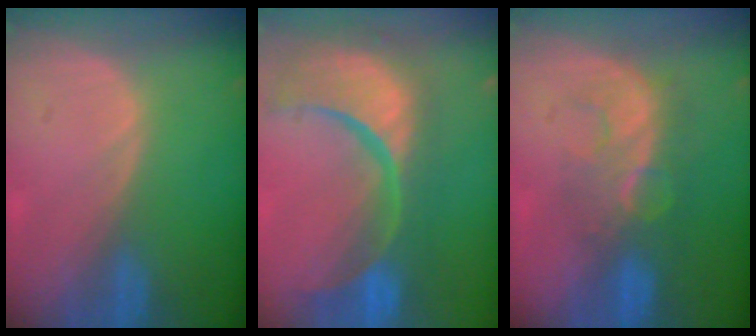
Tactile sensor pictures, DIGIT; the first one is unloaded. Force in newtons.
{"total": 15.0, "press": 11.9, "slide": 9.2}
{"total": 8.1, "press": 7.4, "slide": 3.2}